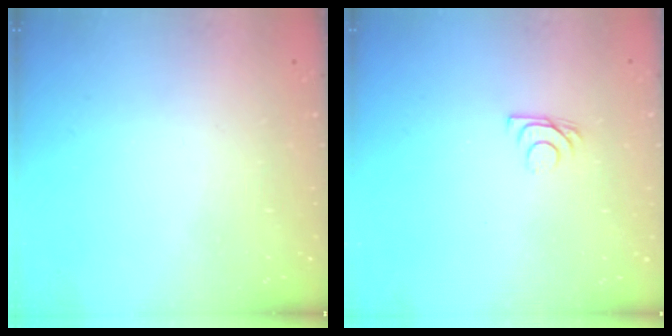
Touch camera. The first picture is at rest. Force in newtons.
{"total": 6.1, "press": 6.0, "slide": 0.8}